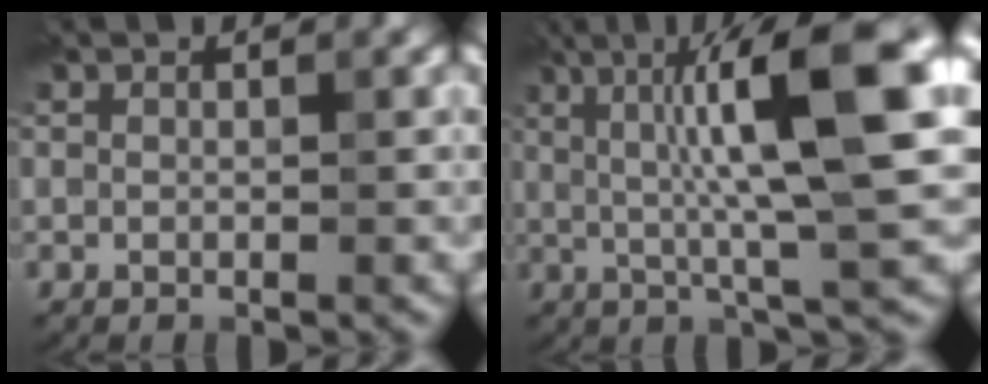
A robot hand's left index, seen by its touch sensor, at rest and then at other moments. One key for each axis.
{"total": 11.6, "fx": 2.2, "fy": 1.9, "fz": 11.2, "tx": -0.164, "ty": 0.015, "tz": 0.033}